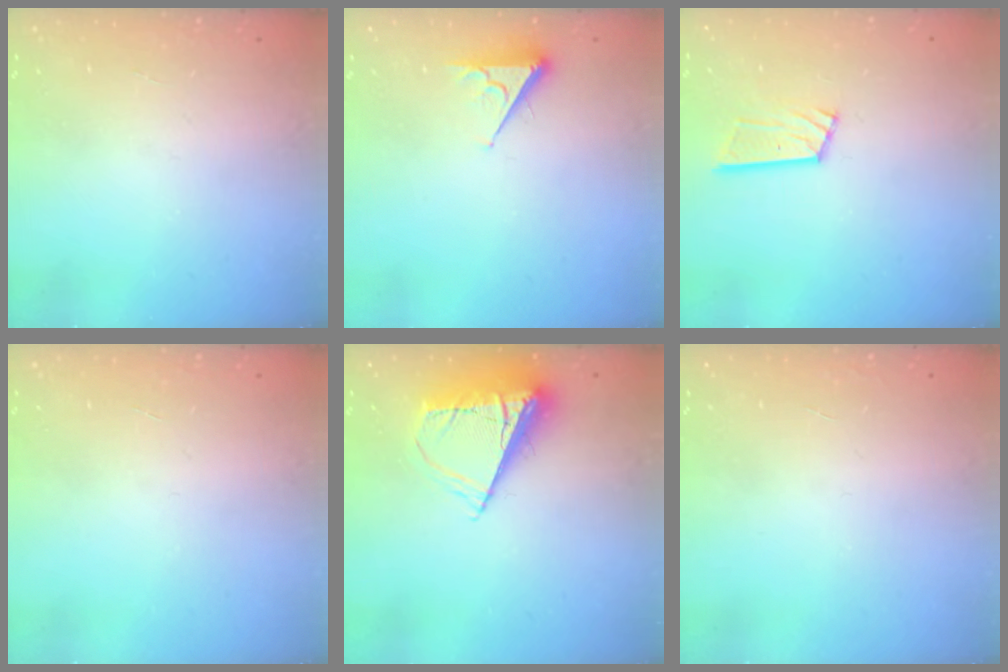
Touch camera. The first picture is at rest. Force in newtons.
{"total": 3.9, "press": 3.8, "slide": 0.6}
{"total": 9.8, "press": 9.7, "slide": 0.9}
{"total": 0.0}
{"total": 9.3, "press": 9.3, "slide": 1.1}
{"total": 0.0}